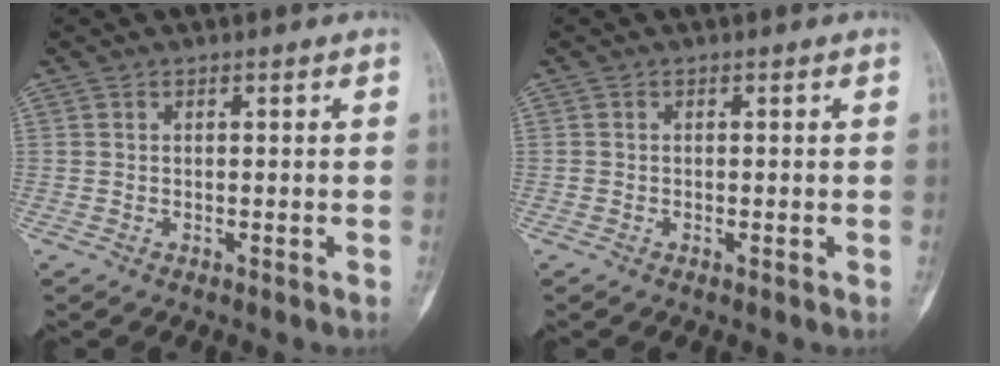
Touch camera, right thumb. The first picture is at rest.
{"total": 0.0}